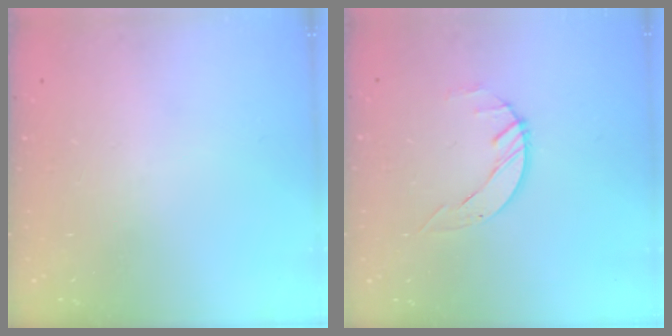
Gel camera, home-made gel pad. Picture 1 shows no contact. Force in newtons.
{"total": 2.9, "press": 2.8, "slide": 0.3}